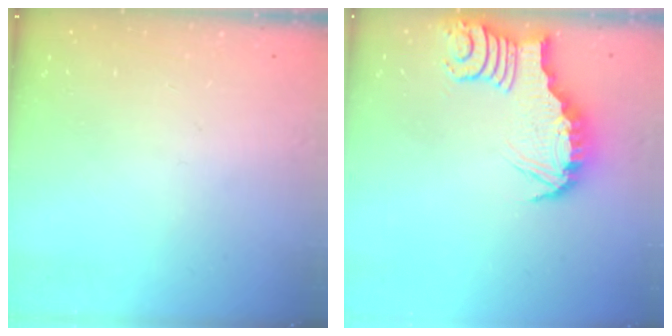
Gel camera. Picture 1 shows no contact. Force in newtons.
{"total": 3.6, "press": 3.6, "slide": 0.2}